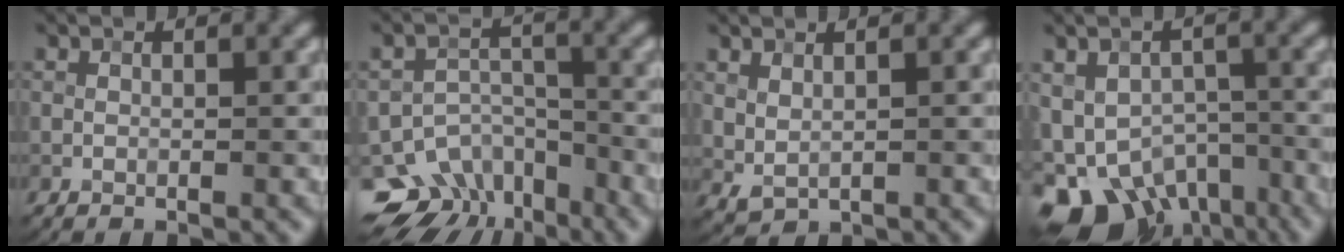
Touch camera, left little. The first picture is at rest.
{"total": 10.8, "force": [-8.1, 6.5, 3.0], "torque": [-0.046, -0.003, -0.114]}
{"total": 1.3, "force": [0.9, 0.6, 0.7], "torque": [-0.017, -0.007, 0.025]}
{"total": 11.7, "force": [-7.6, 7.0, 5.5], "torque": [-0.091, -0.024, -0.102]}